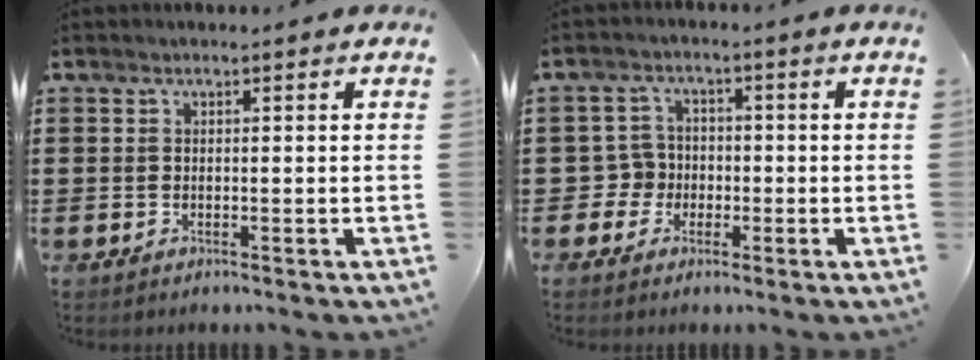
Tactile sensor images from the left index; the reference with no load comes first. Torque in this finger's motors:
{"motor_torque": [-0.05, -0.09, 0.00, -0.02]}